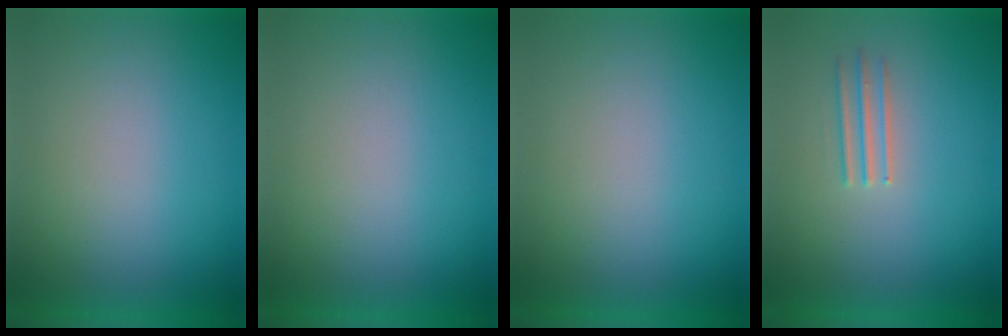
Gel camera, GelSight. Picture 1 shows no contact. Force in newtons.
{"total": 0.0}
{"total": 0.0}
{"total": 2.7}